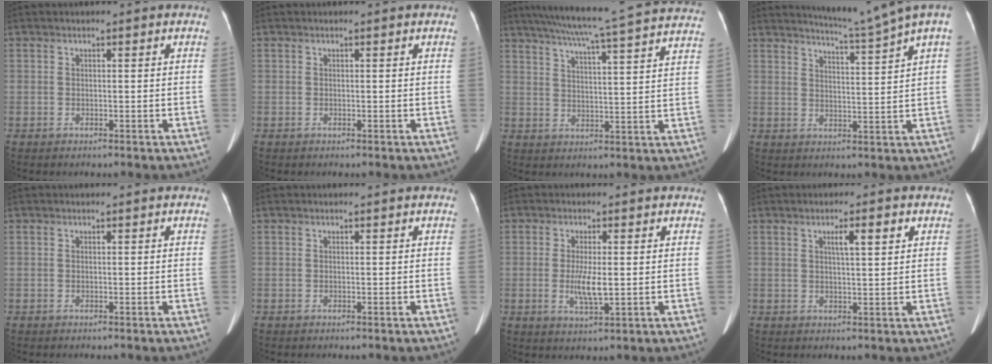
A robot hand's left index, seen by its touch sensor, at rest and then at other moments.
{"total": 0.0}
{"total": 25.0, "force": [22.1, -0.1, 11.5], "torque": [-0.196, -0.011, 0.280]}
{"total": 7.9, "force": [6.7, -2.3, 3.5], "torque": [-0.061, -0.024, 0.097]}
{"total": 0.0}
{"total": 0.0}
{"total": 4.4, "force": [-0.2, 0.8, 4.3], "torque": [-0.089, -0.007, -0.004]}
{"total": 3.6, "force": [1.6, 0.4, 3.2], "torque": [-0.052, 0.004, 0.025]}